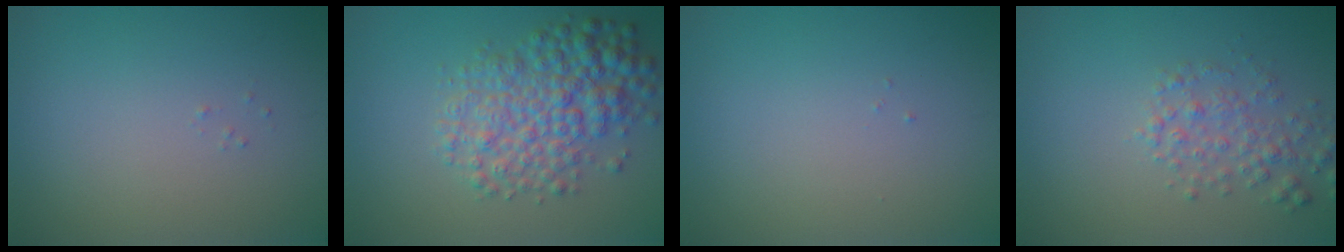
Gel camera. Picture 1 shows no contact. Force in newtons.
{"total": 5.9, "press": 5.9, "slide": 0.1}
{"total": 0.0}
{"total": 2.5, "press": 2.5, "slide": 0.1}